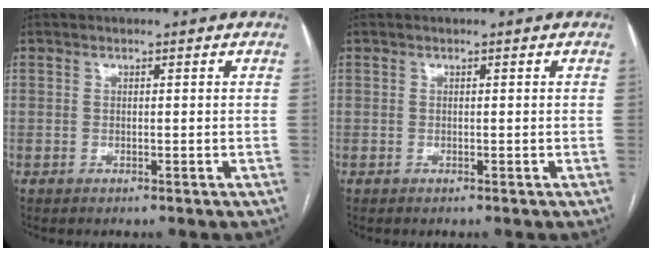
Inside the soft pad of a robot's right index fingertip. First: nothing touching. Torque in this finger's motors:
{"motor_torque": [0.07, -0.06, 0.05, 0.01]}